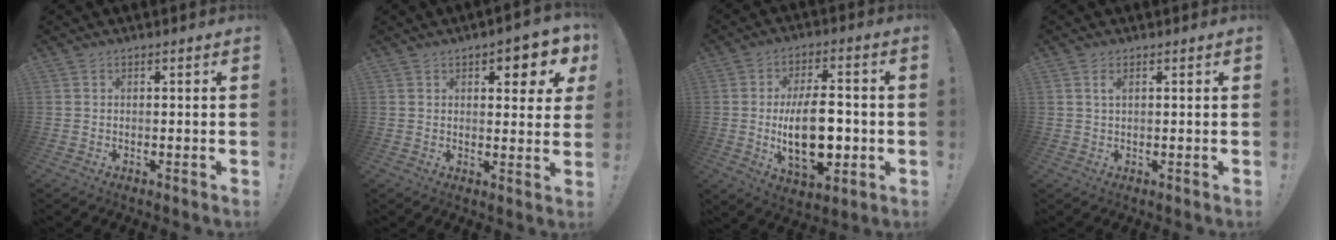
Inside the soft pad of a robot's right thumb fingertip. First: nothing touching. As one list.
[{"total": 6.0, "force": [3.0, 2.2, 4.6], "torque": [-0.051, -0.019, 0.046]}, {"total": 18.4, "force": [-2.2, 9.3, 15.7], "torque": [-0.269, -0.006, -0.036]}, {"total": 1.5, "force": [0.6, 0.5, 1.3], "torque": [-0.027, 0.001, 0.010]}]